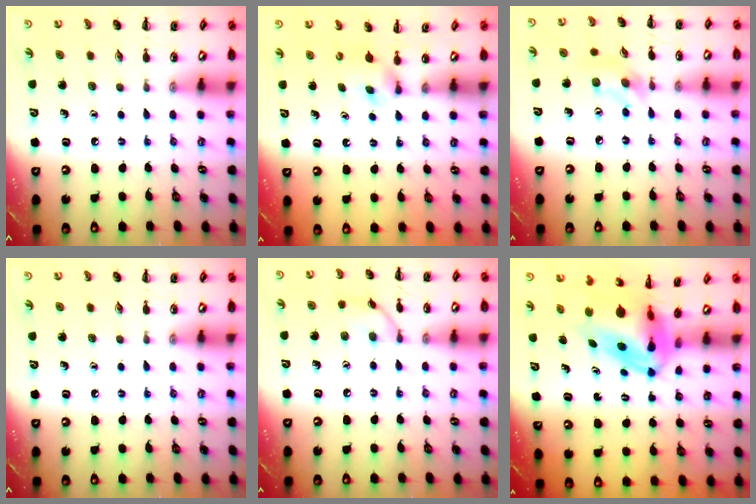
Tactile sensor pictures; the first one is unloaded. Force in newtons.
{"total": 3.0, "press": 2.8, "slide": 0.9}
{"total": 3.5, "press": 3.4, "slide": 0.6}
{"total": 0.0}
{"total": 7.4, "press": 7.3, "slide": 0.9}
{"total": 7.7, "press": 7.3, "slide": 2.5}